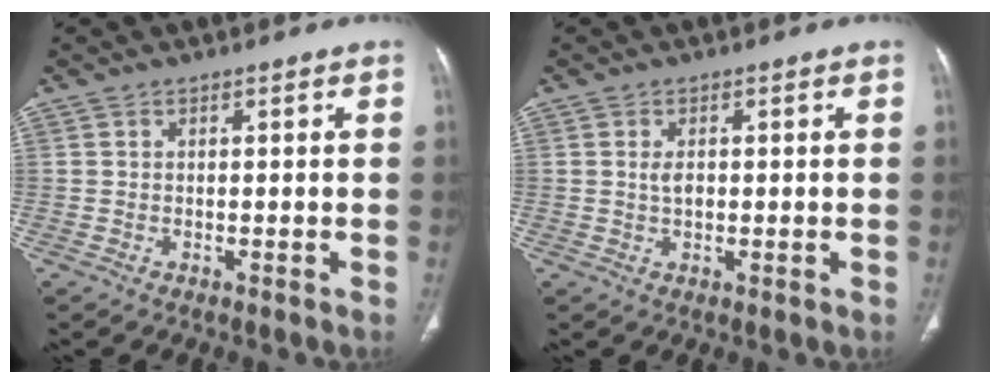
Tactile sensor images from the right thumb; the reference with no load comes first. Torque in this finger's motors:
{"motor_torque": [2.49, 2.52, 0.54, -0.40, -0.01]}